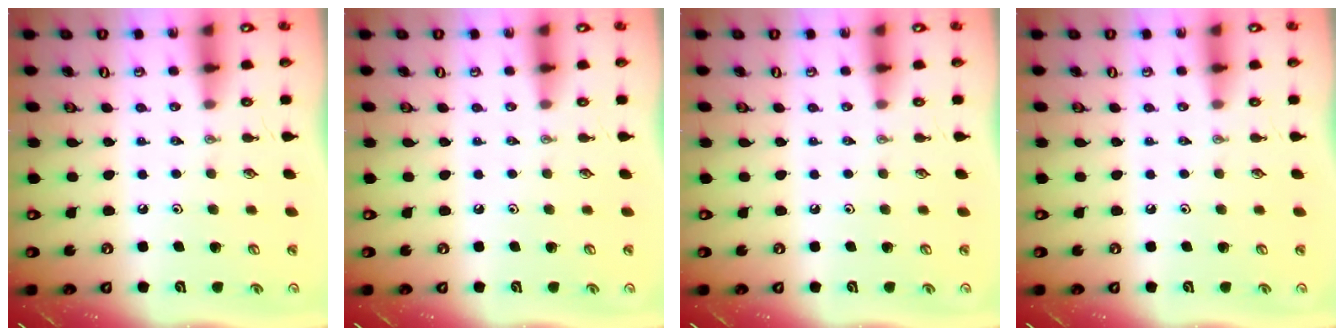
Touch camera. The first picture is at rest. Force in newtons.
{"total": 0.0}
{"total": 0.0}
{"total": 0.0}